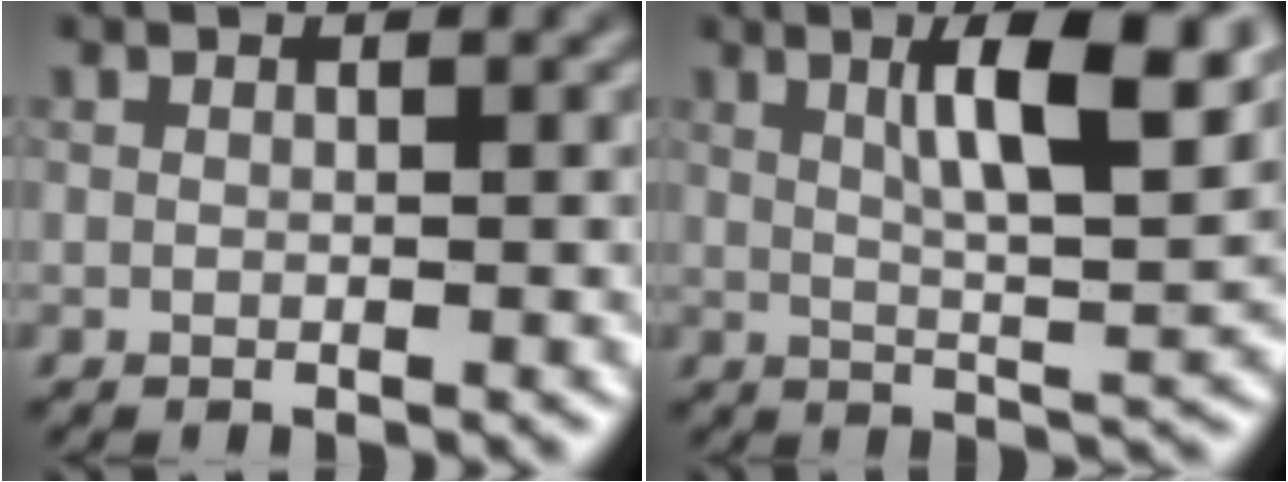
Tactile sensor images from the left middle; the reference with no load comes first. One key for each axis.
{"total": 8.9, "fx": 3.5, "fy": 2.0, "fz": 7.9, "tx": -0.116, "ty": 0.006, "tz": 0.056}